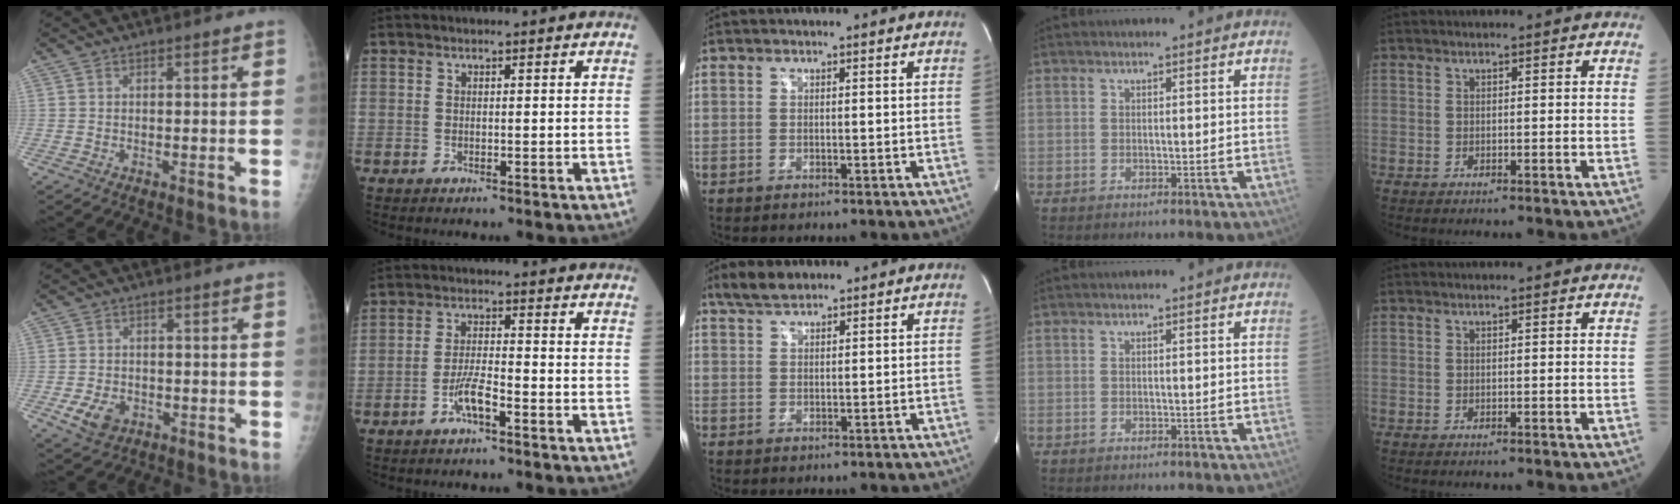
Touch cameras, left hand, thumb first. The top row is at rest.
{"thumb": {"total": 5.1, "force": [-2.1, 3.7, 2.8], "torque": [-0.045, 0.003, -0.029]}, "index": {"total": 4.2, "force": [-2.4, 0.6, 3.4], "torque": [-0.071, 0.003, -0.048]}, "middle": {"total": 3.9, "force": [3.2, 1.4, 1.8], "torque": [-0.045, 0.013, 0.062]}}